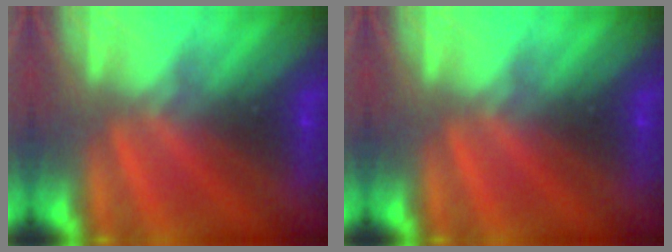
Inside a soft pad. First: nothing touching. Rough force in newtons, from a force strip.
{"total": 0.0}